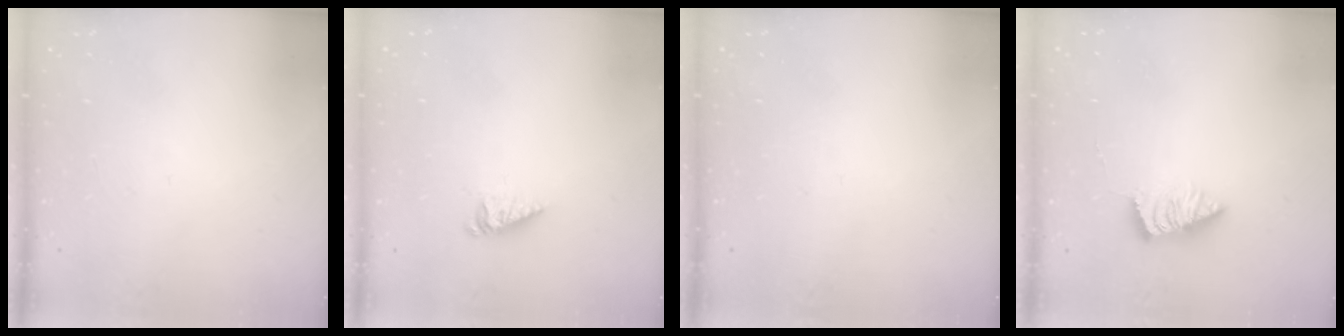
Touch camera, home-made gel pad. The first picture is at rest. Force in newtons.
{"total": 2.8, "press": 2.8, "slide": 0.4}
{"total": 0.0}
{"total": 3.5, "press": 3.5, "slide": 0.5}